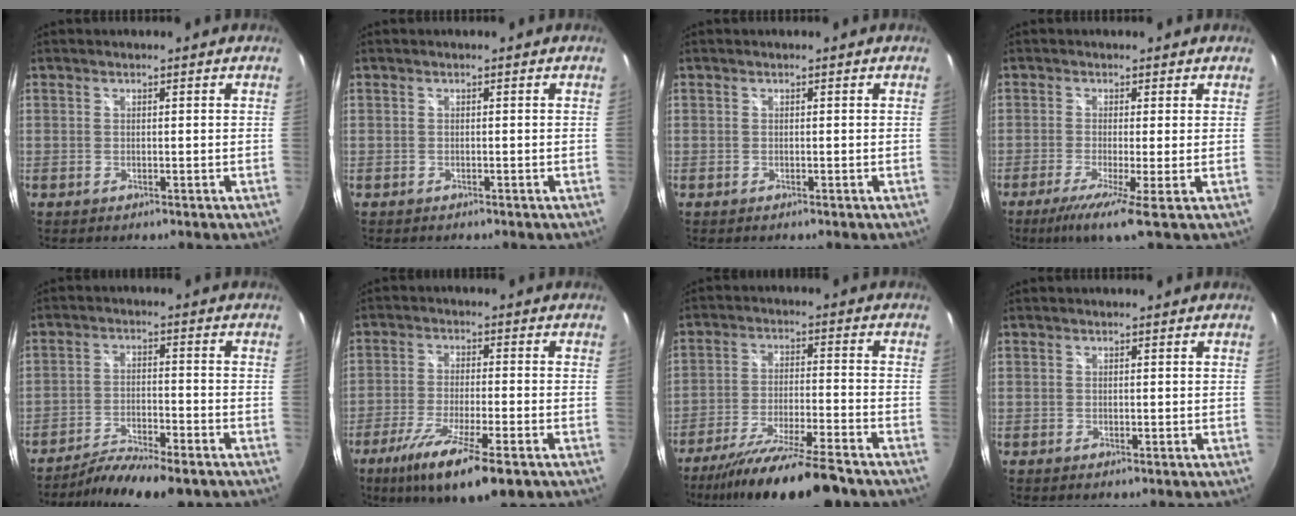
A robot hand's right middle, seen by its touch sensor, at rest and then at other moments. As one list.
[{"total": 0.7, "force": [-0.6, 0.3, 0.0], "torque": [-0.003, -0.001, -0.010]}, {"total": 0.0}, {"total": 5.2, "force": [-2.5, -1.0, 4.5], "torque": [-0.109, -0.017, -0.050]}, {"total": 10.8, "force": [-9.0, 2.1, 5.7], "torque": [-0.120, -0.023, -0.149]}, {"total": 13.2, "force": [-7.9, 2.0, 10.4], "torque": [-0.208, -0.046, -0.139]}, {"total": 16.1, "force": [-13.5, 0.8, 8.8], "torque": [-0.173, -0.031, -0.223]}, {"total": 0.0}]